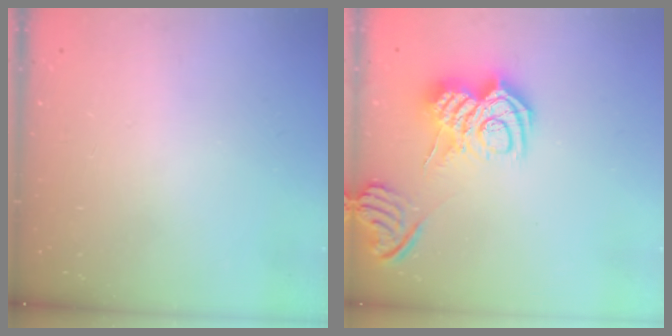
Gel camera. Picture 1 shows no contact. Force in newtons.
{"total": 11.4, "press": 11.4, "slide": 0.6}